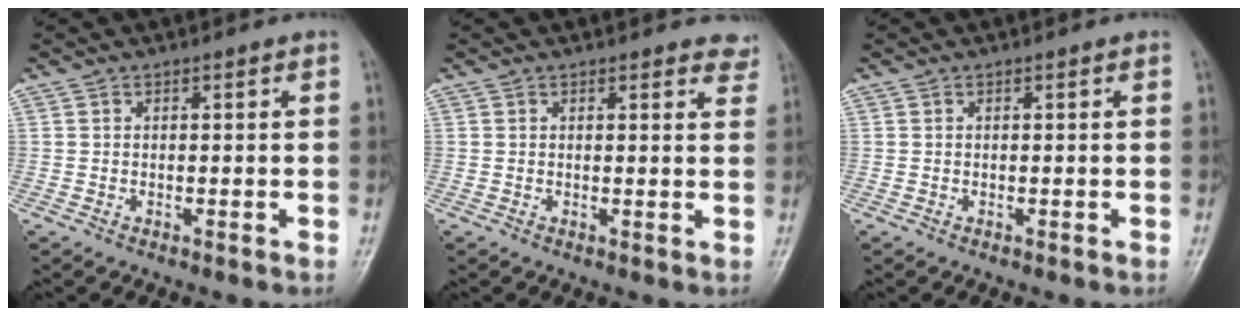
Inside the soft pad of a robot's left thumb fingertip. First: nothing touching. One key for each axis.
{"total": 3.7, "fx": 3.3, "fy": 1.3, "fz": 0.9, "tx": 0.017, "ty": -0.016, "tz": 0.018}
{"total": 0.0}